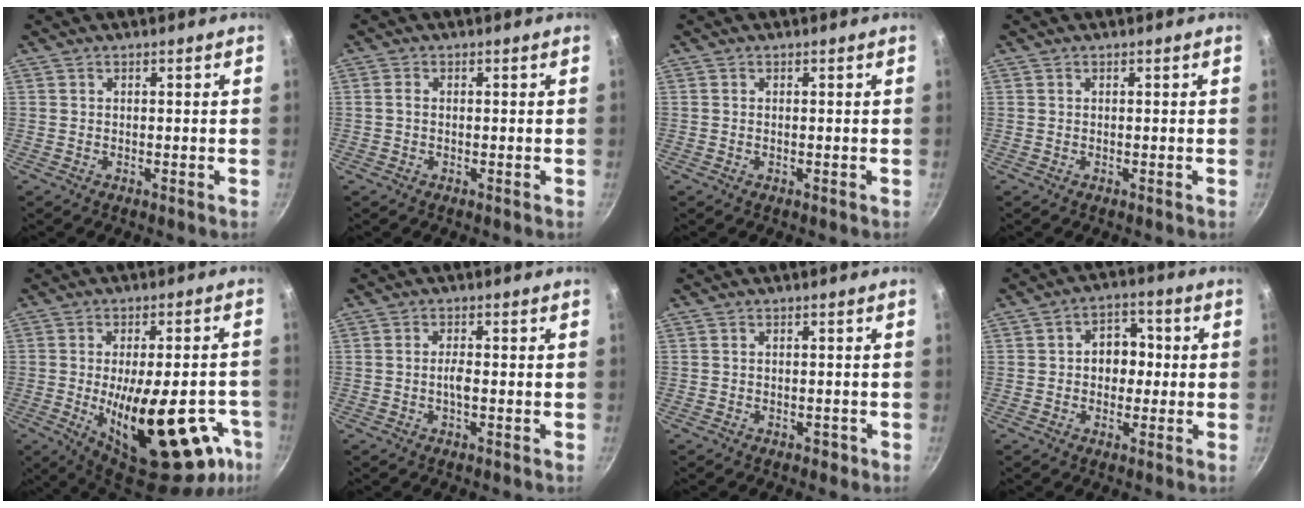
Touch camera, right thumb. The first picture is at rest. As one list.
[{"total": 1.2, "force": [-0.1, 0.8, 0.8], "torque": [-0.016, 0.004, -0.003]}, {"total": 0.0}, {"total": 0.0}, {"total": 27.7, "force": [-8.7, 11.7, 23.6], "torque": [-0.295, 0.002, -0.105]}, {"total": 2.1, "force": [-0.5, 0.6, 1.9], "torque": [-0.039, 0.008, -0.013]}, {"total": 1.4, "force": [-0.8, 0.9, 0.6], "torque": [-0.002, 0.014, -0.003]}, {"total": 7.1, "force": [0.1, 5.5, 4.5], "torque": [-0.015, 0.015, -0.006]}]